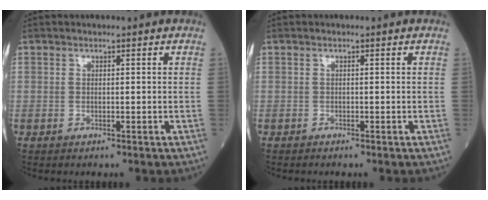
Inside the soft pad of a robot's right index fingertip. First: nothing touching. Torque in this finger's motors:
{"motor_torque": [-0.01, 0.25, -0.01, 0.00]}